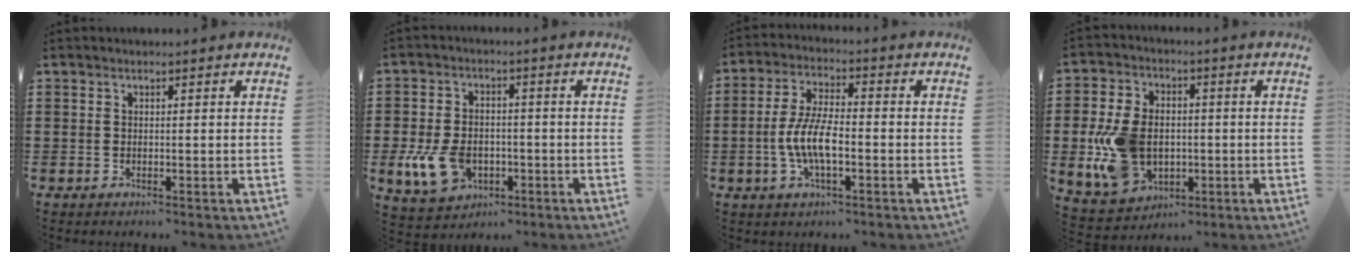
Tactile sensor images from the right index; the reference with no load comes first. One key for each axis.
{"total": 8.3, "fx": -2.5, "fy": 5.7, "fz": 5.5, "tx": -0.143, "ty": 0.001, "tz": -0.050}
{"total": 7.8, "fx": -1.6, "fy": 3.0, "fz": 7.1, "tx": -0.162, "ty": -0.005, "tz": -0.037}
{"total": 11.5, "fx": -1.3, "fy": 8.1, "fz": 8.1, "tx": -0.200, "ty": 0.009, "tz": -0.022}